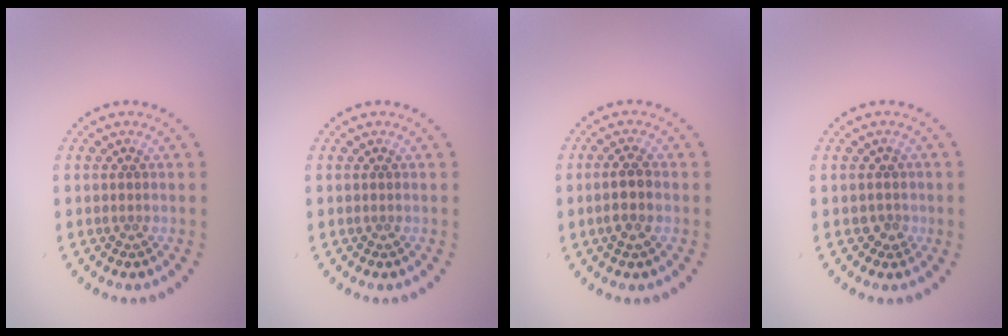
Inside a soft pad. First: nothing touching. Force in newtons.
{"total": 0.0}
{"total": 2.3, "press": 2.1, "slide": 0.8}
{"total": 1.3, "press": 1.1, "slide": 0.7}